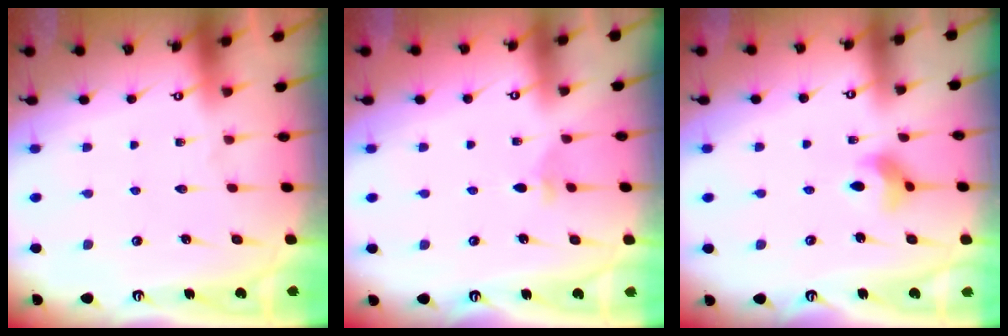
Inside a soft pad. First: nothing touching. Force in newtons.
{"total": 2.9, "press": 2.8, "slide": 0.8}
{"total": 5.0, "press": 5.0, "slide": 0.6}